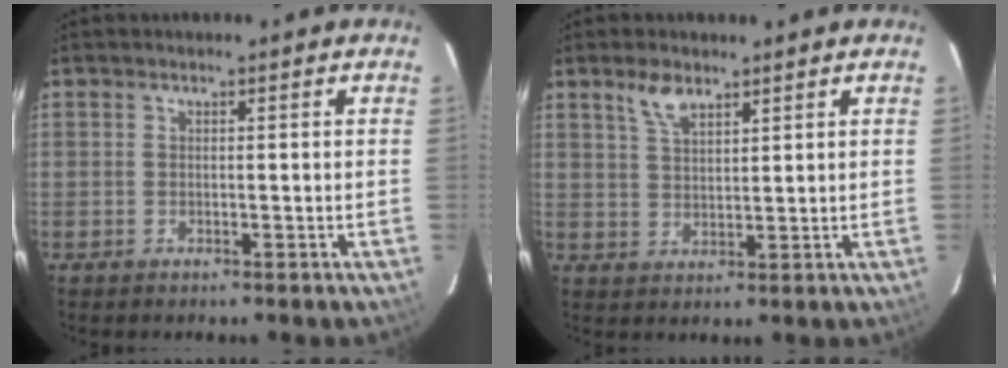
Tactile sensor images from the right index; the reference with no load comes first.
{"total": 4.6, "force": [3.1, 2.0, 2.6], "torque": [-0.049, 0.006, 0.062]}